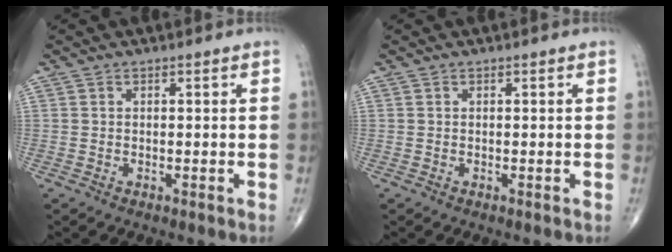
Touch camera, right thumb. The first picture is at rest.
{"total": 0.0}